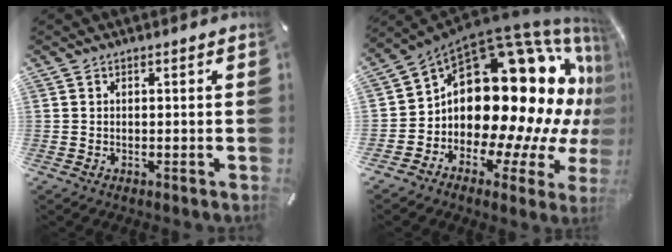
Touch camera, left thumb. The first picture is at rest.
{"total": 24.6, "force": [6.5, 15.1, 18.4], "torque": [-0.267, -0.113, 0.144]}